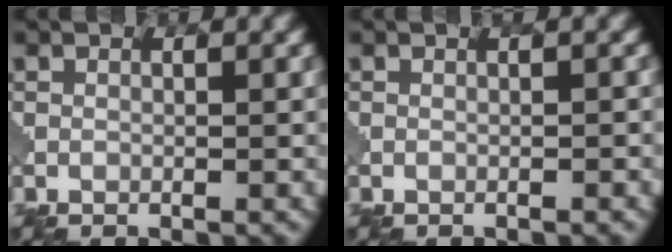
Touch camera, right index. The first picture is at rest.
{"total": 0.8, "force": [0.1, 0.5, 0.6], "torque": [0.011, 0.004, -0.013]}